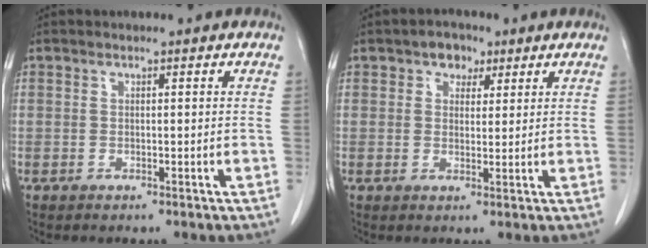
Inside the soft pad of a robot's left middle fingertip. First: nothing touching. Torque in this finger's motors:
{"motor_torque": [-0.05, 0.07, -0.02, 0.01]}